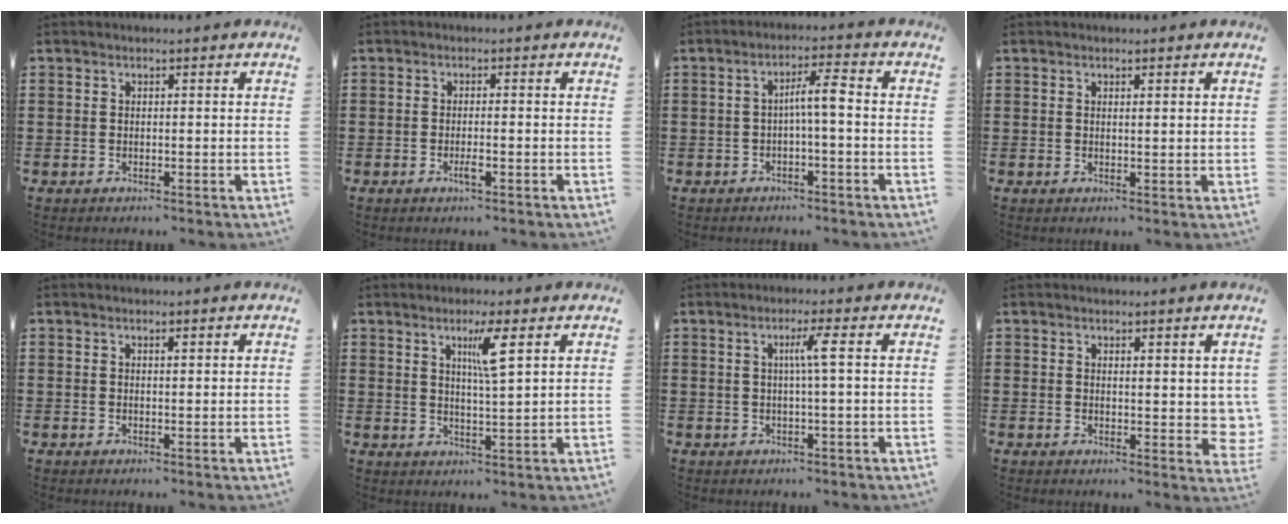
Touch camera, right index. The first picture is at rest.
{"total": 1.8, "force": [-0.8, 0.1, 1.6], "torque": [-0.034, -0.005, -0.016]}
{"total": 4.3, "force": [-0.6, 0.4, 4.3], "torque": [-0.080, 0.007, -0.016]}
{"total": 0.7, "force": [0.5, 0.1, 0.5], "torque": [-0.009, 0.000, 0.009]}
{"total": 0.6, "force": [0.3, 0.2, 0.5], "torque": [-0.010, 0.001, 0.006]}
{"total": 5.0, "force": [2.4, 0.2, 4.3], "torque": [-0.076, -0.005, 0.034]}
{"total": 3.6, "force": [0.6, -0.4, 3.5], "torque": [-0.066, -0.001, 0.004]}
{"total": 2.8, "force": [2.0, 1.5, 1.4], "torque": [-0.016, -0.001, 0.034]}